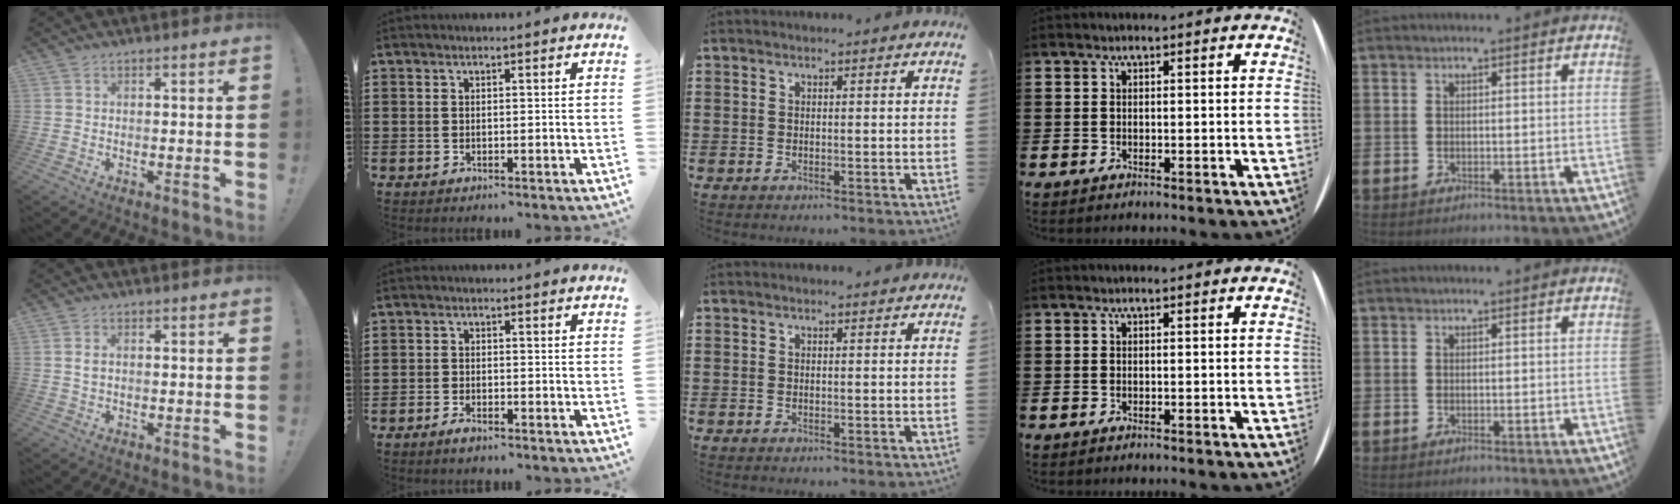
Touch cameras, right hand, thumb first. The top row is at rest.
{"thumb": {"total": 1.7, "force": [0.5, 0.9, 1.4], "torque": [-0.022, 0.001, 0.007]}, "index": {"total": 1.6, "force": [-1.4, 0.4, 0.4], "torque": [-0.011, 0.001, -0.028]}}